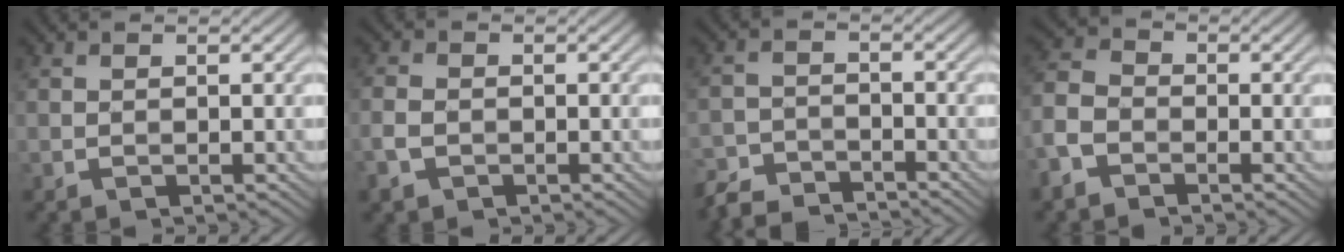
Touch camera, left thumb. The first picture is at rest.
{"total": 3.1, "force": [-1.3, 2.2, 1.7], "torque": [-0.050, -0.006, -0.033]}
{"total": 5.1, "force": [-4.8, 1.3, 1.2], "torque": [-0.020, -0.006, -0.100]}
{"total": 4.8, "force": [-2.9, 3.0, 2.4], "torque": [-0.069, 0.001, -0.075]}